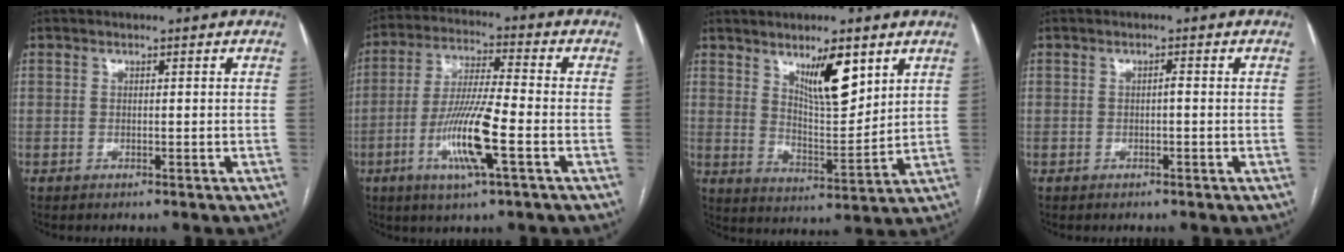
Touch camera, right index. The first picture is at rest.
{"total": 11.8, "force": [-4.0, 0.6, 11.1], "torque": [-0.223, -0.010, -0.075]}
{"total": 9.2, "force": [5.2, 2.3, 7.2], "torque": [-0.126, -0.009, 0.096]}
{"total": 0.6, "force": [-0.2, 0.1, 0.6], "torque": [-0.009, 0.002, -0.002]}